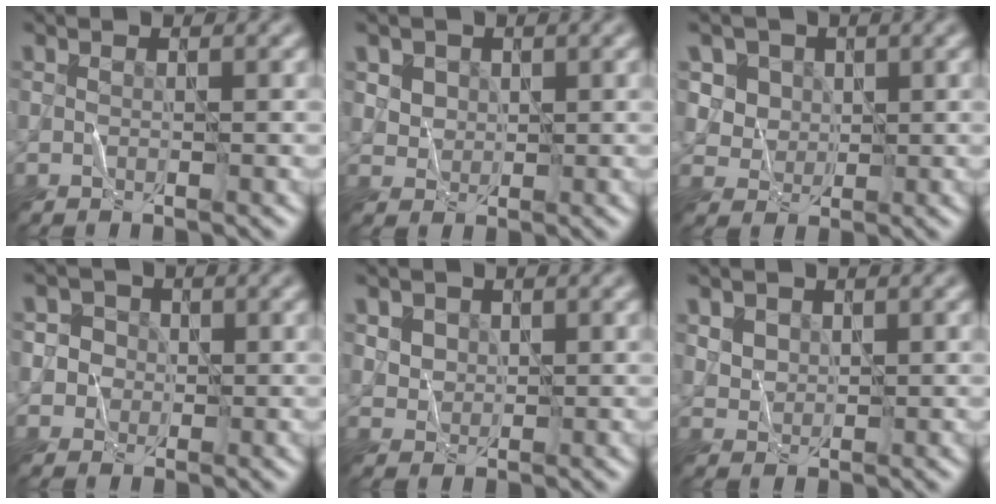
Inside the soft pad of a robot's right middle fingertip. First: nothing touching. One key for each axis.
{"total": 4.0, "fx": 2.0, "fy": 3.0, "fz": 1.7, "tx": -0.048, "ty": 0.004, "tz": 0.043}
{"total": 6.0, "fx": 3.0, "fy": 4.8, "fz": 2.2, "tx": -0.046, "ty": -0.001, "tz": 0.050}
{"total": 3.5, "fx": 0.7, "fy": 3.3, "fz": 1.0, "tx": 0.003, "ty": 0.012, "tz": 0.003}
{"total": 3.6, "fx": 1.9, "fy": 2.6, "fz": 1.5, "tx": -0.048, "ty": 0.001, "tz": 0.042}
{"total": 2.6, "fx": 1.5, "fy": 1.9, "fz": 1.0, "tx": -0.031, "ty": -0.002, "tz": 0.041}